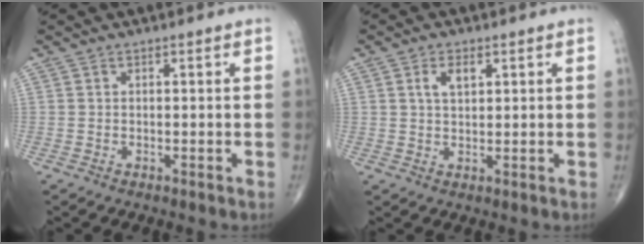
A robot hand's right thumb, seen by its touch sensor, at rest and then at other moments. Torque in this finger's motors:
{"motor_torque": [0.31, 0.55, 0.34, 0.11, 0.02]}